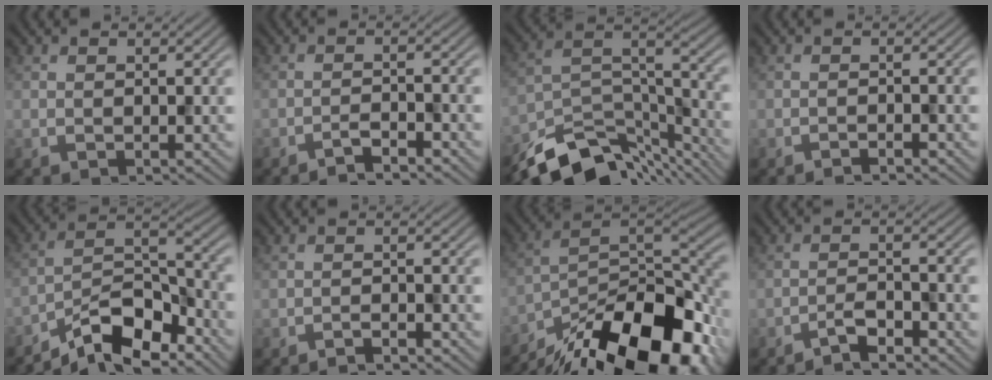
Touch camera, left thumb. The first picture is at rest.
{"total": 2.3, "force": [-2.0, 0.2, 1.1], "torque": [-0.018, 0.004, -0.043]}
{"total": 13.3, "force": [-10.7, 5.1, 6.0], "torque": [-0.130, -0.007, -0.179]}
{"total": 1.2, "force": [-1.0, 0.1, 0.6], "torque": [-0.008, 0.002, -0.021]}
{"total": 10.0, "force": [-7.9, 3.0, 5.3], "torque": [-0.082, 0.009, -0.161]}
{"total": 1.5, "force": [-1.3, 0.1, 0.7], "torque": [-0.010, 0.003, -0.029]}
{"total": 19.8, "force": [-14.1, 7.6, 11.5], "torque": [-0.194, -0.036, -0.220]}
{"total": 3.1, "force": [-2.6, 0.4, 1.6], "torque": [-0.030, 0.006, -0.056]}